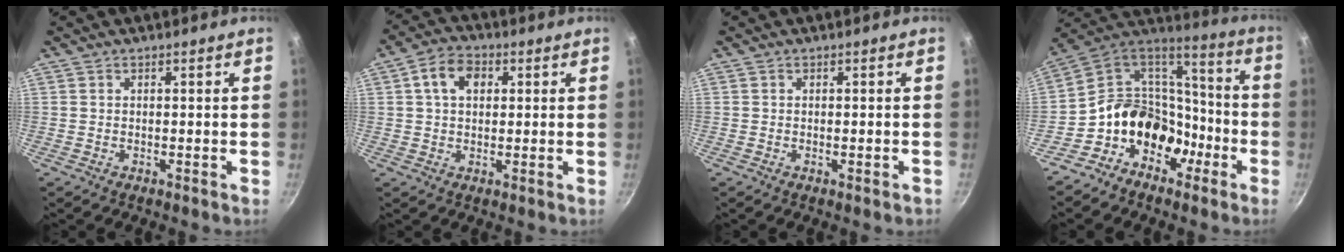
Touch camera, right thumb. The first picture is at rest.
{"total": 6.9, "force": [1.8, 4.9, 4.5], "torque": [-0.062, 0.011, 0.022]}
{"total": 1.0, "force": [-0.5, 0.2, 0.9], "torque": [-0.014, 0.002, -0.009]}
{"total": 17.2, "force": [-7.6, 12.8, 8.5], "torque": [-0.084, 0.091, -0.146]}